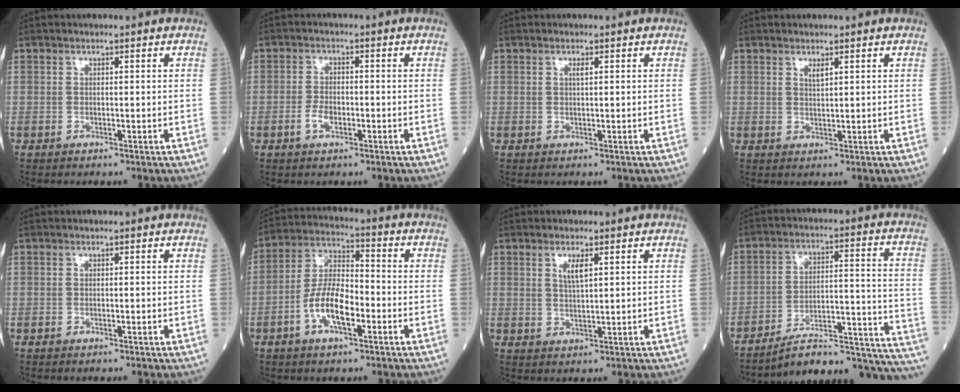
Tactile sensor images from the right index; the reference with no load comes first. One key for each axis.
{"total": 2.8, "fx": -1.2, "fy": 1.3, "fz": 2.2, "tx": -0.045, "ty": 0.004, "tz": -0.023}
{"total": 0.8, "fx": 0.3, "fy": 0.1, "fz": 0.7, "tx": -0.017, "ty": 0.000, "tz": 0.005}
{"total": 1.3, "fx": 0.8, "fy": 0.2, "fz": 0.9, "tx": -0.020, "ty": -0.003, "tz": 0.017}
{"total": 0.0}
{"total": 9.3, "fx": -3.4, "fy": 3.3, "fz": 8.0, "tx": -0.164, "ty": 0.011, "tz": -0.068}
{"total": 2.8, "fx": 1.3, "fy": 0.4, "fz": 2.4, "tx": -0.050, "ty": -0.001, "tz": 0.024}
{"total": 21.2, "fx": -19.7, "fy": 2.2, "fz": 7.5, "tx": -0.036, "ty": 0.043, "tz": -0.273}